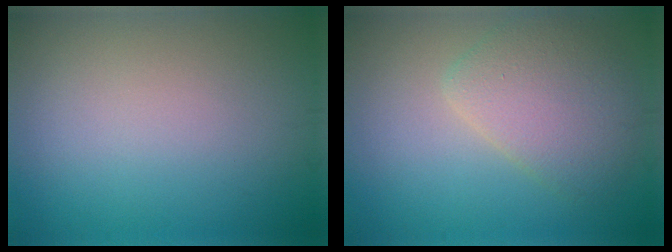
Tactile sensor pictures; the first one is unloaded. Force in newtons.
{"total": 4.5, "press": 4.5, "slide": 0.3}